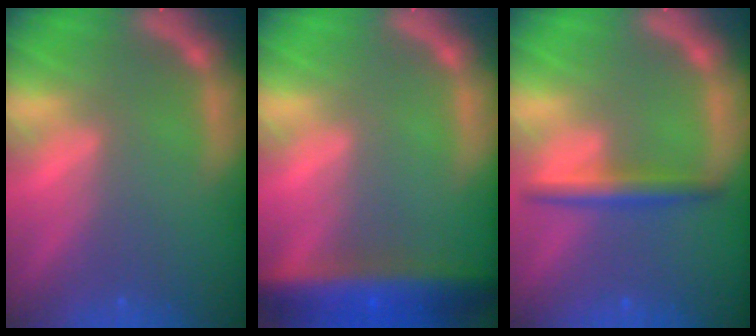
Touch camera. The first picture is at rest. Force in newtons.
{"total": 8.0}
{"total": 3.0}